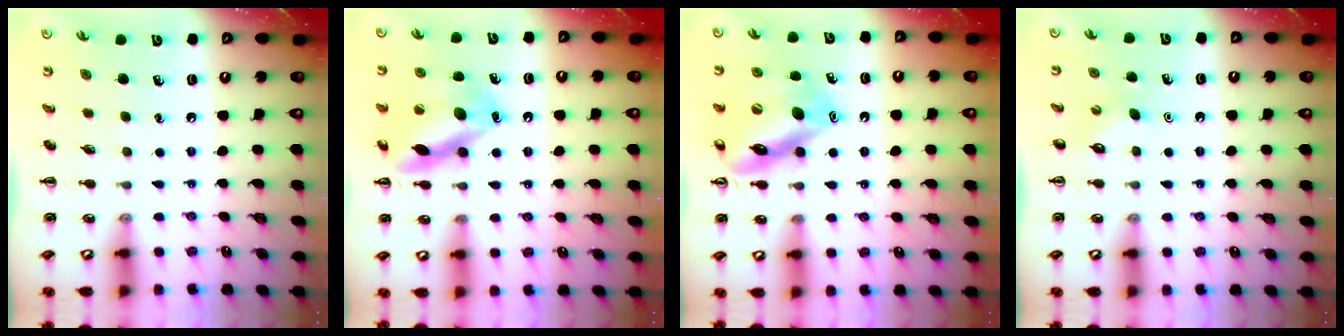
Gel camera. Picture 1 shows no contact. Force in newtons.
{"total": 14.9, "press": 14.8, "slide": 1.7}
{"total": 14.7, "press": 14.6, "slide": 1.9}
{"total": 2.8, "press": 2.7, "slide": 0.8}